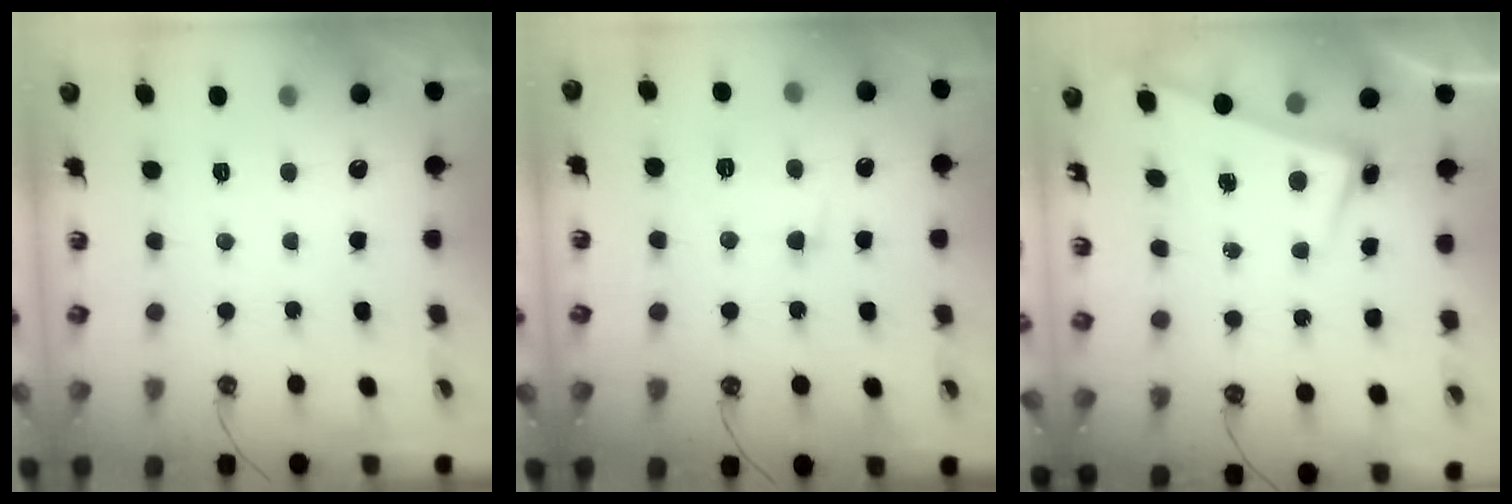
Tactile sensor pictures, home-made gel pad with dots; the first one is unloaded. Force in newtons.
{"total": 1.0, "press": 0.3, "slide": 0.9}
{"total": 2.6, "press": 2.5, "slide": 0.7}